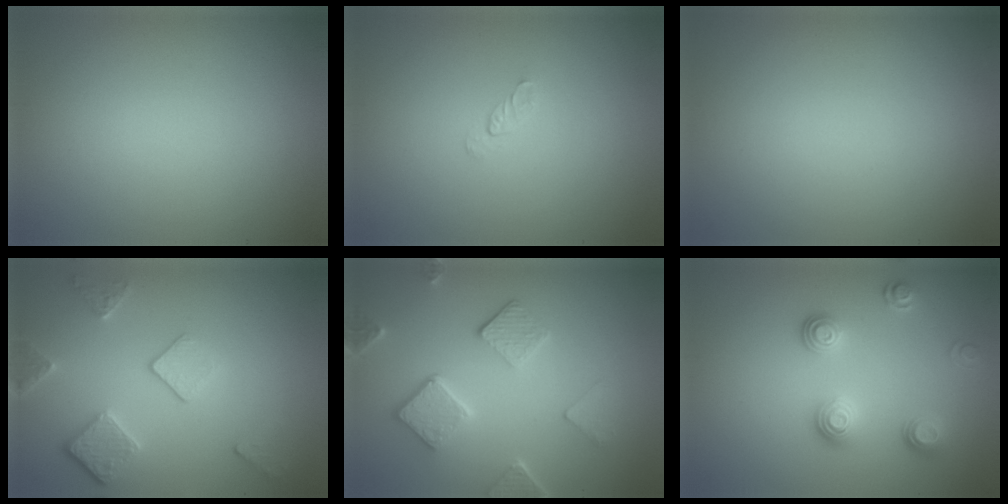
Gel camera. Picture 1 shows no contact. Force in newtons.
{"total": 0.5, "press": 0.3, "slide": 0.4}
{"total": 0.0}
{"total": 3.7, "press": 3.0, "slide": 2.2}
{"total": 4.7, "press": 3.7, "slide": 3.0}
{"total": 2.9, "press": 2.5, "slide": 1.5}